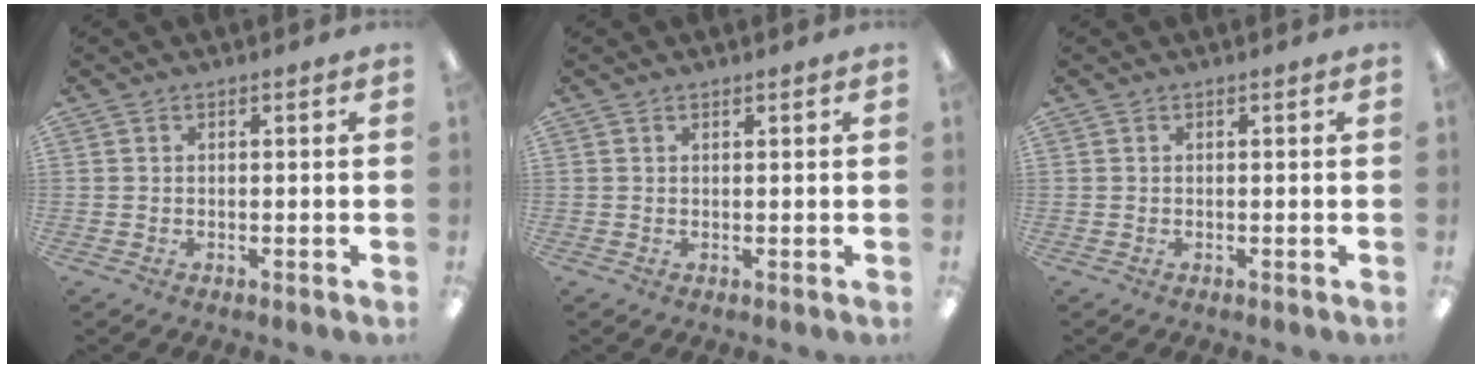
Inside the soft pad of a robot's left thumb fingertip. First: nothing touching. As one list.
[{"total": 0.6, "force": [0.6, 0.1, 0.1], "torque": [-0.002, 0.000, 0.011]}, {"total": 0.0}]